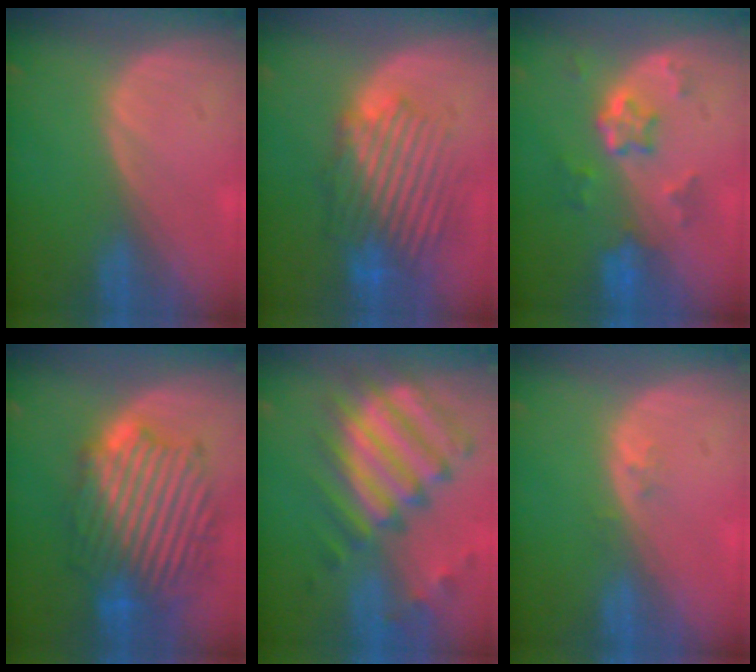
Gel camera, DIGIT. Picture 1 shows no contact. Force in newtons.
{"total": 10.0, "press": 9.1, "slide": 4.0}
{"total": 5.9, "press": 5.3, "slide": 2.6}
{"total": 12.7, "press": 12.6, "slide": 1.1}
{"total": 11.9, "press": 10.4, "slide": 5.8}
{"total": 1.1, "press": 0.8, "slide": 0.7}